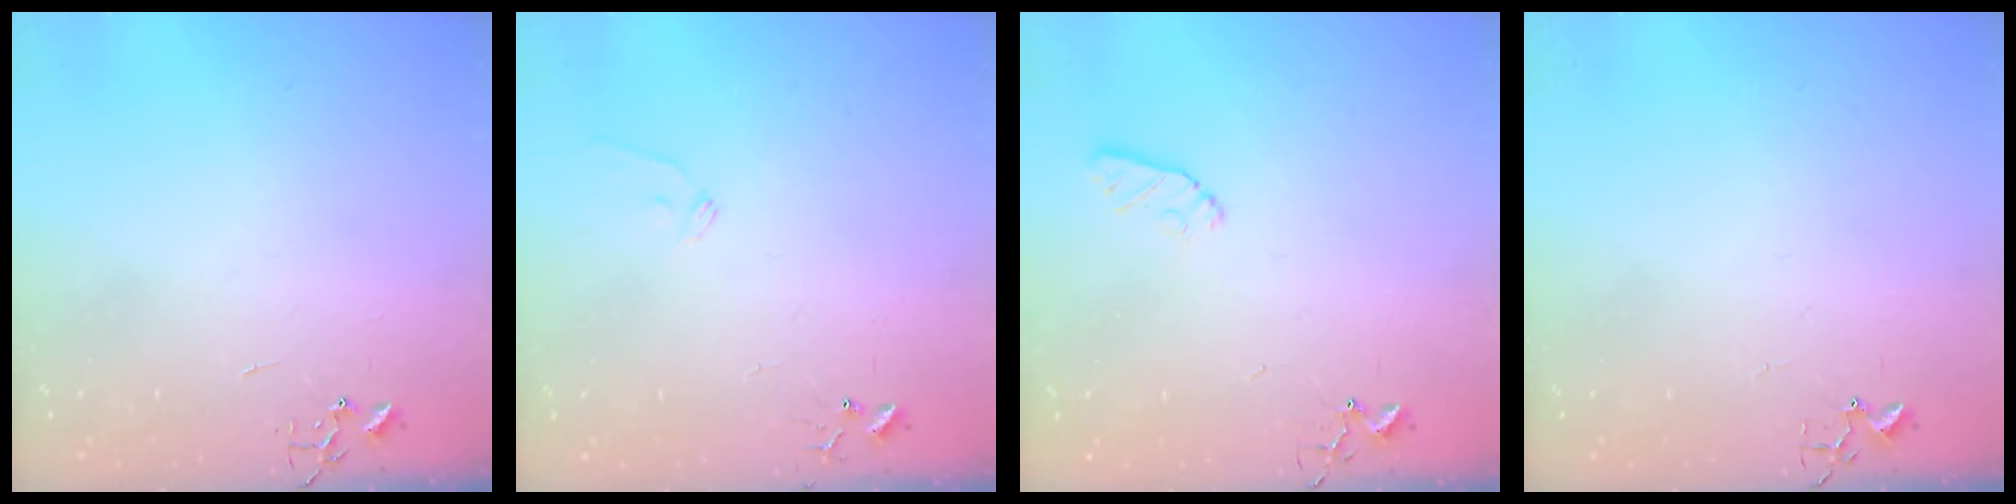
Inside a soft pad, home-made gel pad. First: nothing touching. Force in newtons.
{"total": 6.6, "press": 6.6, "slide": 0.6}
{"total": 7.2, "press": 7.1, "slide": 0.8}
{"total": 3.0, "press": 2.9, "slide": 0.4}